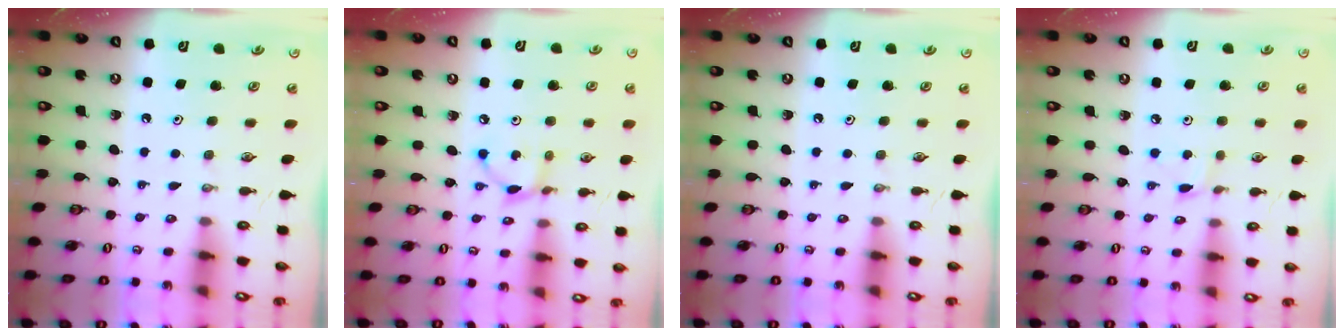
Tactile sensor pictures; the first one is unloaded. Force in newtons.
{"total": 5.9, "press": 5.9, "slide": 0.1}
{"total": 0.0}
{"total": 3.0, "press": 2.9, "slide": 0.4}